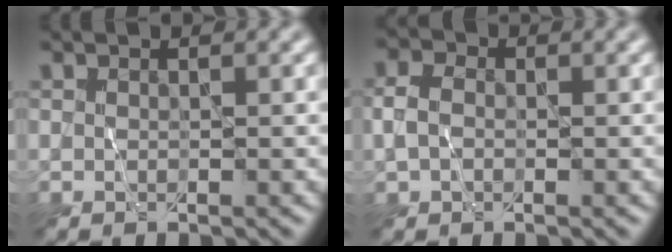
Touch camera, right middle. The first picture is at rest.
{"total": 2.6, "force": [0.0, 2.0, 1.6], "torque": [-0.037, 0.004, -0.007]}